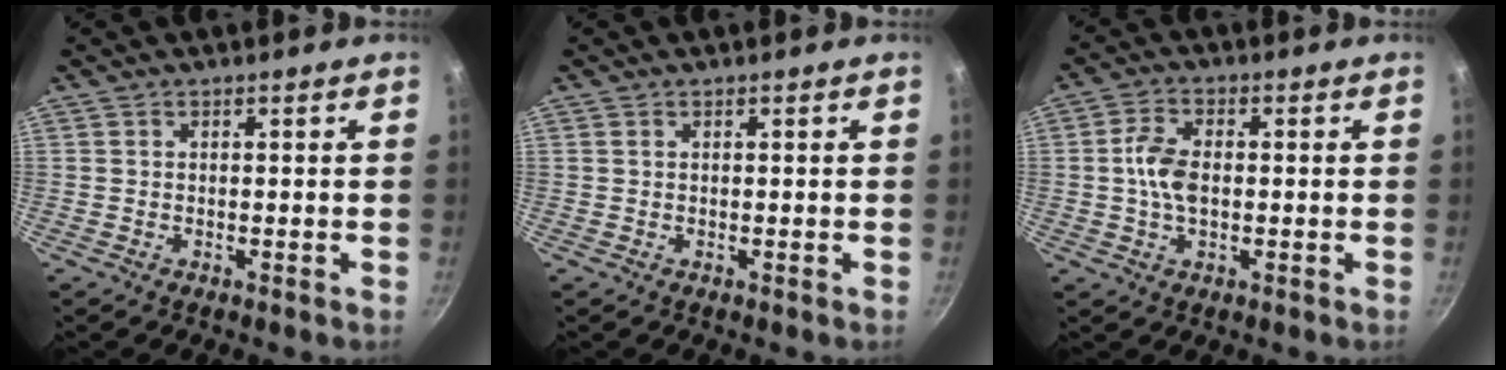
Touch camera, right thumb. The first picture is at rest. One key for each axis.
{"total": 0.0}
{"total": 6.4, "fx": -0.1, "fy": 3.8, "fz": 5.1, "tx": -0.096, "ty": 0.013, "tz": -0.007}